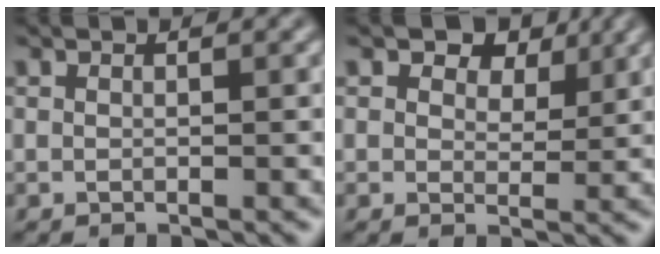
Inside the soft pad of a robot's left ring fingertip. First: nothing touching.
{"total": 4.5, "force": [3.2, 2.4, 2.0], "torque": [-0.031, 0.013, 0.027]}